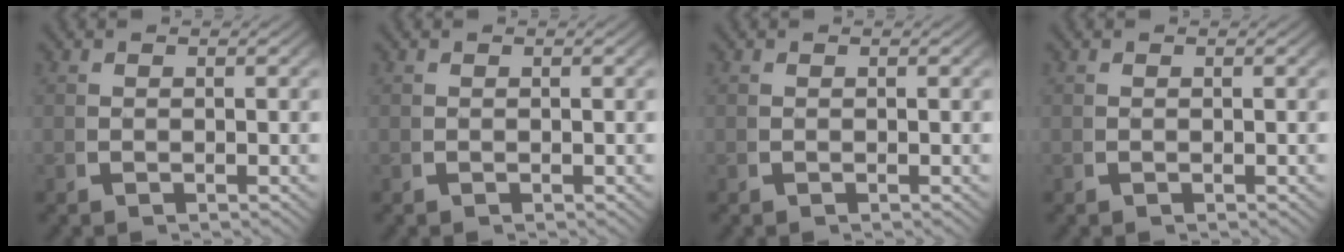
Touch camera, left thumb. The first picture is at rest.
{"total": 0.0}
{"total": 0.0}
{"total": 0.0}